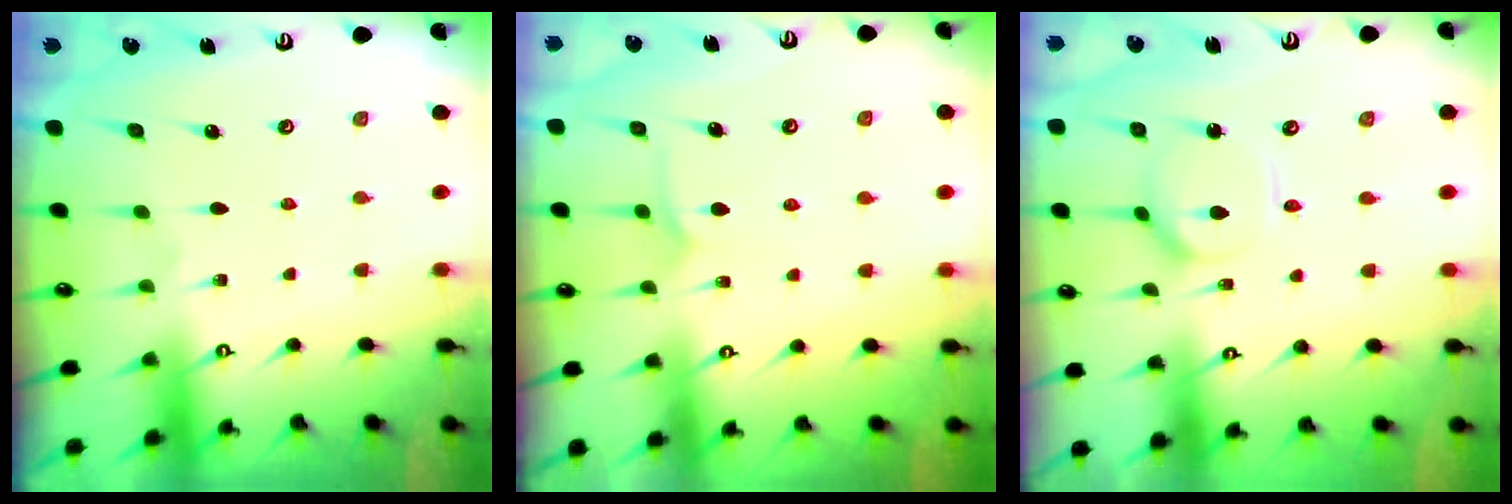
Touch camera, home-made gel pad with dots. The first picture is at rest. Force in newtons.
{"total": 5.9, "press": 5.9, "slide": 0.3}
{"total": 8.3, "press": 8.3, "slide": 0.6}